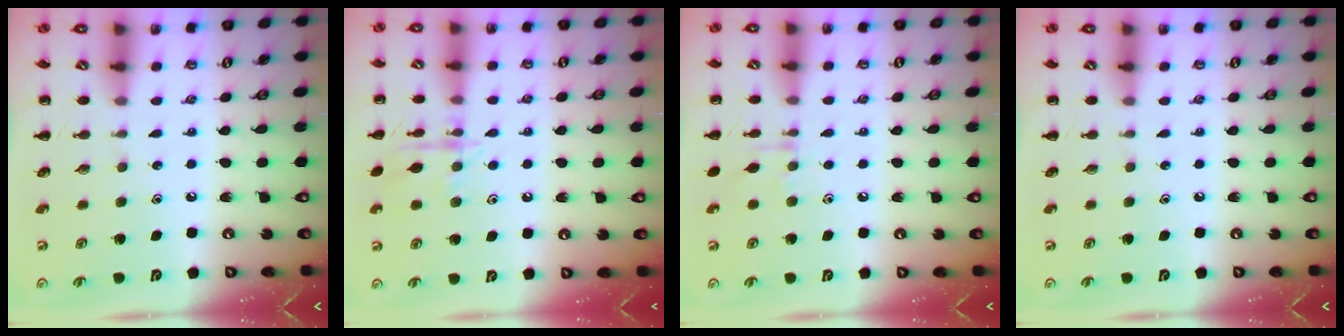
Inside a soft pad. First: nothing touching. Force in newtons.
{"total": 10.0, "press": 10.0, "slide": 0.7}
{"total": 6.3, "press": 6.2, "slide": 1.3}
{"total": 0.0}